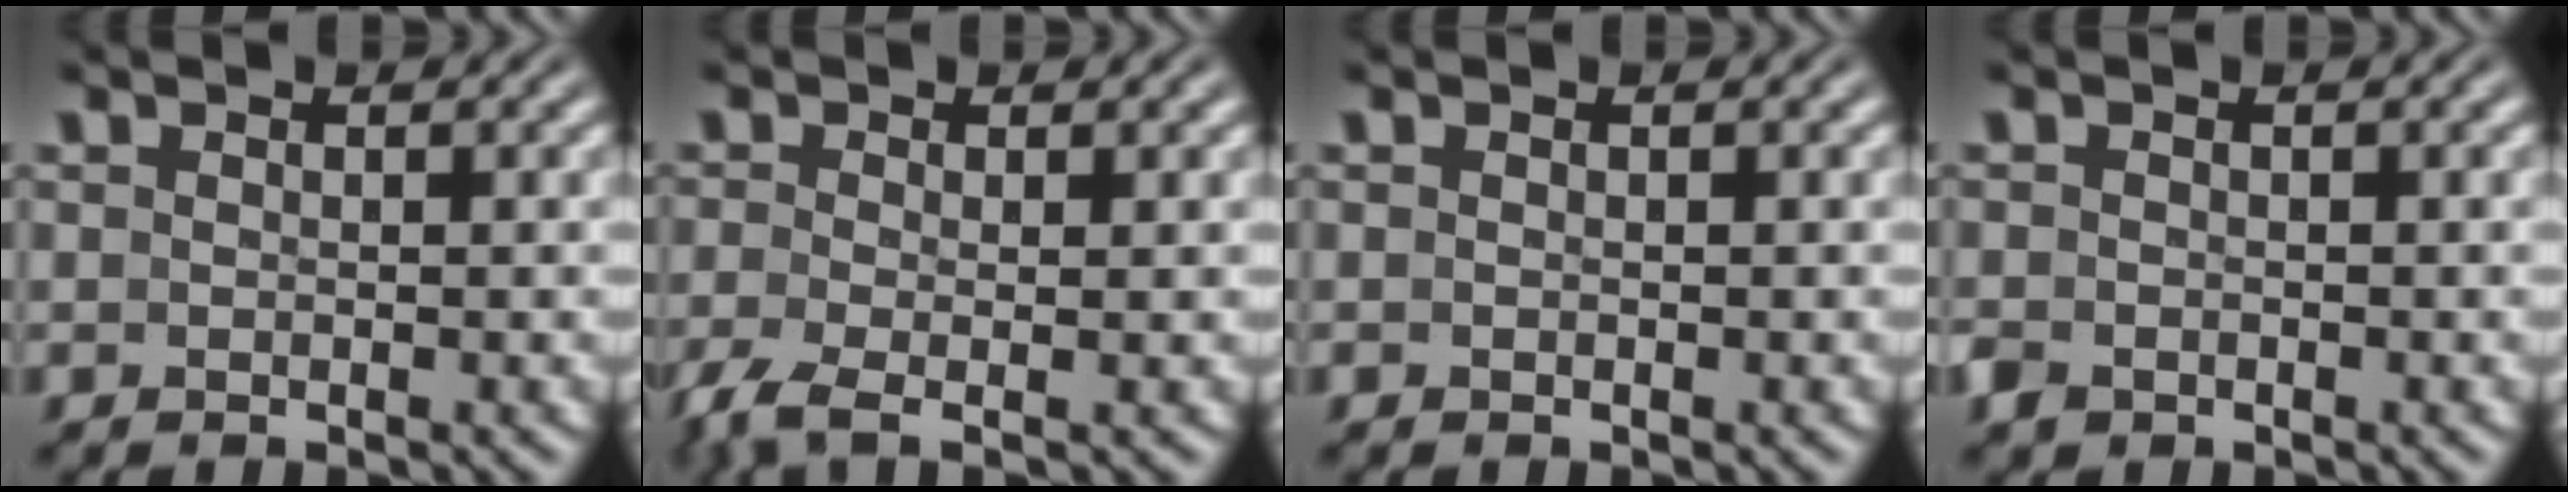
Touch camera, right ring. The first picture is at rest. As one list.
[{"total": 3.3, "force": [-2.0, 1.2, 2.3], "torque": [-0.068, -0.029, -0.019]}, {"total": 0.0}, {"total": 1.7, "force": [-1.2, 1.1, 0.4], "torque": [-0.017, -0.016, -0.014]}]